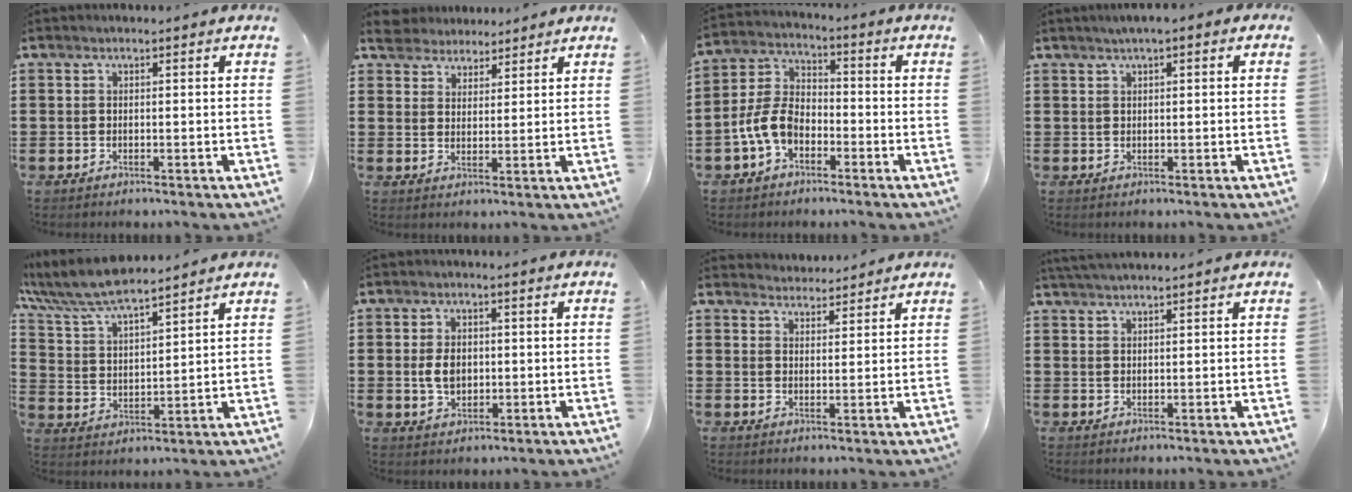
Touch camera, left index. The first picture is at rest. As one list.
[{"total": 4.5, "force": [4.2, 1.8, 0.1], "torque": [-0.022, -0.004, 0.078]}, {"total": 6.9, "force": [-3.4, 4.1, 4.4], "torque": [-0.120, 0.004, -0.075]}, {"total": 1.3, "force": [0.6, 0.4, 1.1], "torque": [-0.022, 0.004, 0.009]}, {"total": 7.6, "force": [6.9, 1.1, 2.9], "torque": [-0.085, -0.028, 0.122]}, {"total": 4.5, "force": [0.2, 2.9, 3.4], "torque": [-0.068, 0.004, -0.002]}, {"total": 3.0, "force": [3.0, 0.6, -0.3], "torque": [-0.003, -0.006, 0.057]}, {"total": 2.4, "force": [2.3, -0.1, 0.6], "torque": [-0.017, 0.001, 0.044]}]